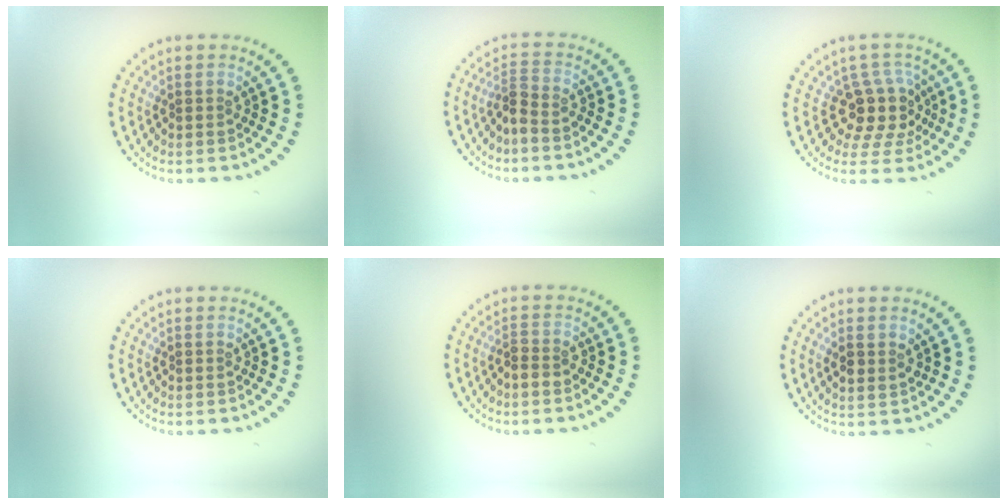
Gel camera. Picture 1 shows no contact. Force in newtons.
{"total": 2.1, "press": 1.6, "slide": 1.5}
{"total": 4.0, "press": 3.1, "slide": 2.5}
{"total": 0.0}
{"total": 1.4, "press": 1.2, "slide": 0.7}
{"total": 1.5, "press": 1.4, "slide": 0.4}